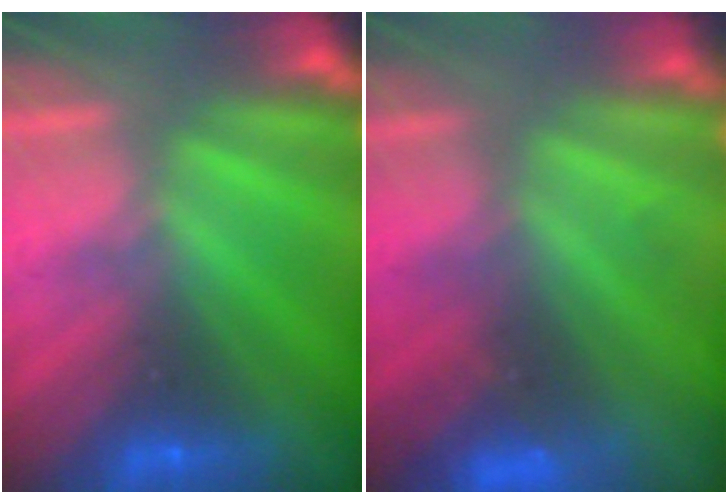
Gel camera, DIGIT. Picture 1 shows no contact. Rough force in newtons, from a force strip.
{"total": 4.9}